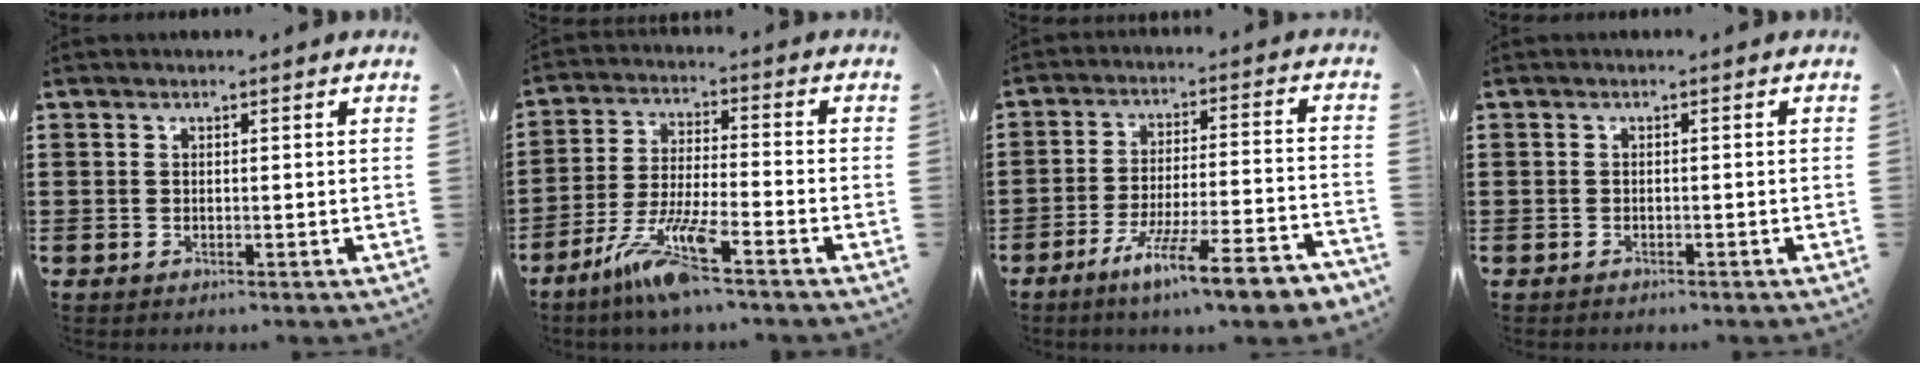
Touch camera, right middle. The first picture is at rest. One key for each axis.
{"total": 9.4, "fx": -6.5, "fy": 0.7, "fz": 6.7, "tx": -0.145, "ty": -0.012, "tz": -0.126}
{"total": 10.6, "fx": -8.2, "fy": 0.3, "fz": 6.8, "tx": -0.113, "ty": 0.008, "tz": -0.155}
{"total": 0.7, "fx": -0.7, "fy": 0.1, "fz": 0.0, "tx": -0.001, "ty": 0.001, "tz": -0.014}